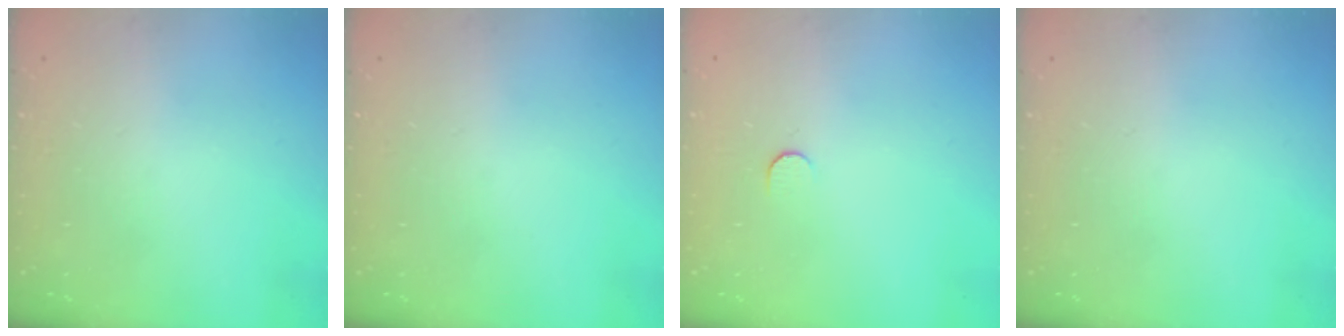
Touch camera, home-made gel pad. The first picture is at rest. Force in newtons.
{"total": 0.0}
{"total": 4.9, "press": 4.9, "slide": 0.5}
{"total": 0.0}